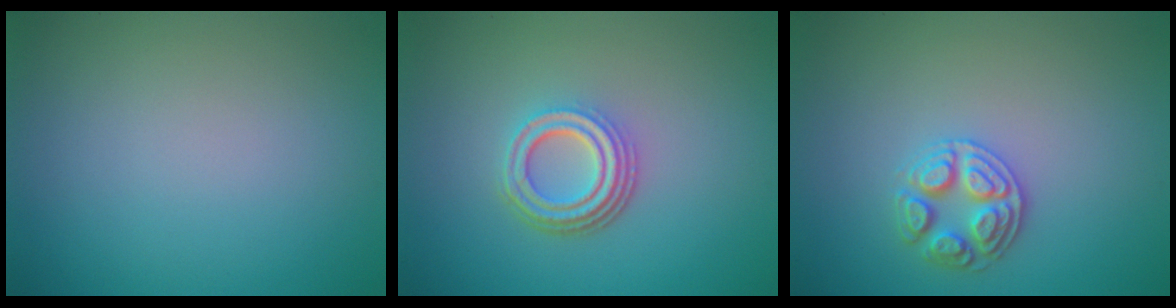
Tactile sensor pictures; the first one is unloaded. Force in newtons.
{"total": 4.2, "press": 3.1, "slide": 2.9}
{"total": 2.8, "press": 2.7, "slide": 0.6}